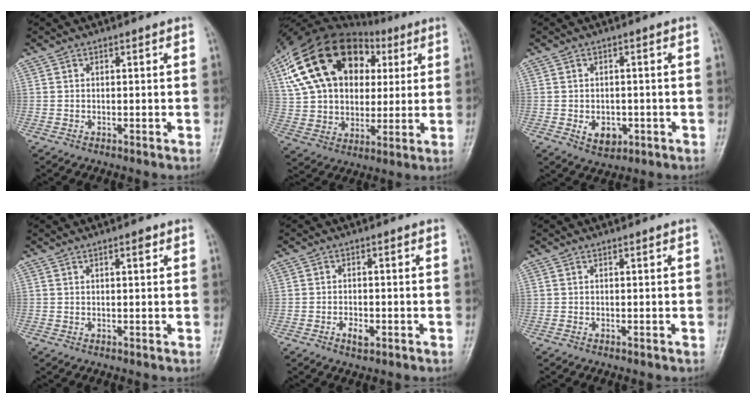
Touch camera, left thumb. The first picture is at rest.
{"total": 25.5, "force": [8.4, 18.2, 15.8], "torque": [-0.284, 0.033, 0.154]}
{"total": 4.7, "force": [-1.3, 3.5, 2.8], "torque": [-0.028, 0.003, -0.010]}
{"total": 1.6, "force": [0.8, 0.6, 1.2], "torque": [-0.014, 0.000, 0.009]}
{"total": 2.7, "force": [-1.2, 1.5, 1.9], "torque": [-0.029, 0.003, -0.019]}
{"total": 0.0}